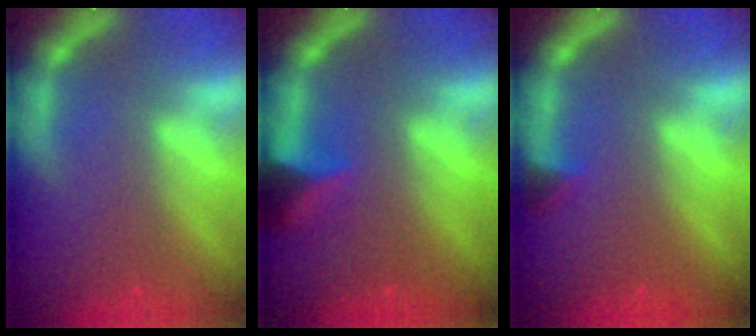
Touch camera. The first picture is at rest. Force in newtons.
{"total": 2.9}
{"total": 0.9}